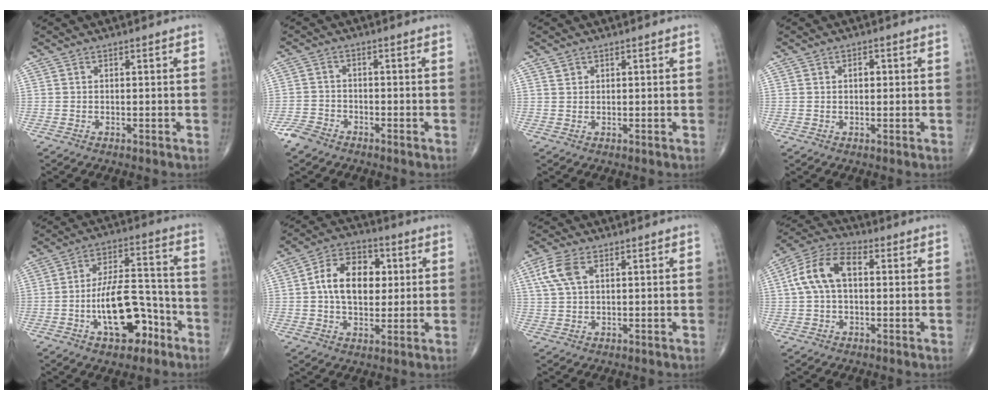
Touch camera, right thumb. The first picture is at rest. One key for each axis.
{"total": 3.6, "fx": -2.9, "fy": 1.8, "fz": 1.0, "tx": -0.021, "ty": 0.006, "tz": -0.061}
{"total": 0.9, "fx": 0.7, "fy": 0.6, "fz": 0.2, "tx": 0.006, "ty": -0.003, "tz": 0.010}
{"total": 1.7, "fx": 0.4, "fy": 1.0, "fz": 1.3, "tx": -0.017, "ty": 0.001, "tz": 0.004}
{"total": 14.3, "fx": -6.0, "fy": 6.9, "fz": 11.0, "tx": -0.159, "ty": 0.049, "tz": -0.097}
{"total": 12.8, "fx": 1.7, "fy": 8.4, "fz": 9.6, "tx": -0.137, "ty": 0.012, "tz": 0.021}
{"total": 5.7, "fx": 2.1, "fy": 2.8, "fz": 4.5, "tx": -0.114, "ty": 0.012, "tz": 0.046}
{"total": 10.2, "fx": 1.2, "fy": 5.9, "fz": 8.2, "tx": -0.165, "ty": 0.033, "tz": 0.015}